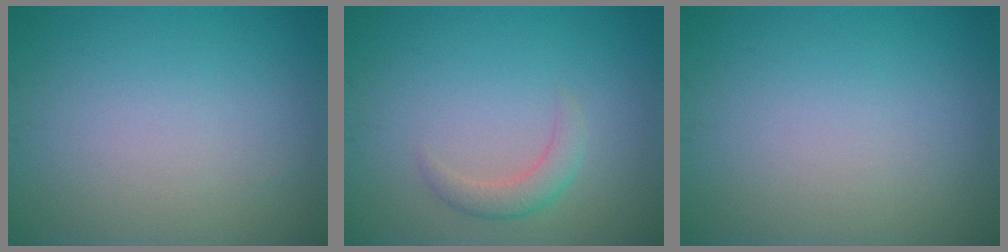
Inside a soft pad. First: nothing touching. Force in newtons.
{"total": 2.0, "press": 1.9, "slide": 0.2}
{"total": 0.0}